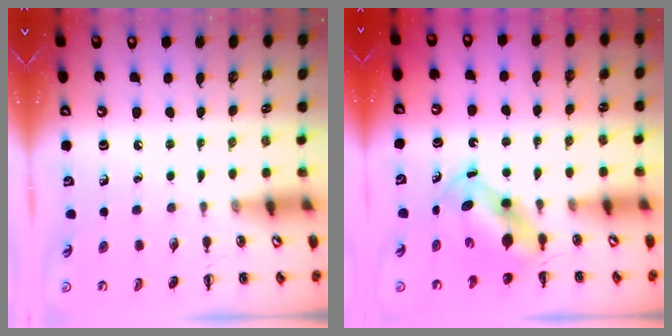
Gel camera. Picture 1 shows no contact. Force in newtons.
{"total": 5.7, "press": 5.7, "slide": 1.0}